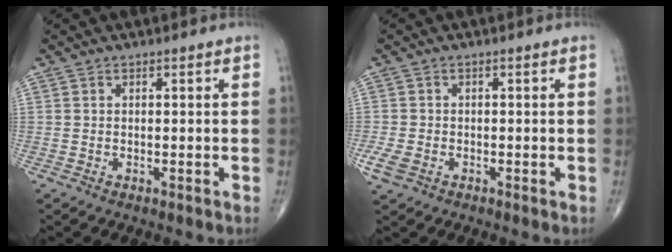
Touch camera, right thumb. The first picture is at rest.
{"total": 3.2, "force": [-1.3, 2.2, 1.9], "torque": [-0.049, -0.005, -0.025]}